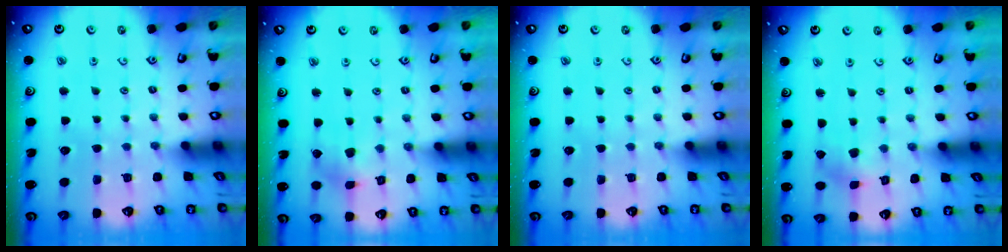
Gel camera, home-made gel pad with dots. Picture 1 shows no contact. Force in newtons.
{"total": 5.0, "press": 4.9, "slide": 0.6}
{"total": 0.0}
{"total": 1.3, "press": 1.3, "slide": 0.2}